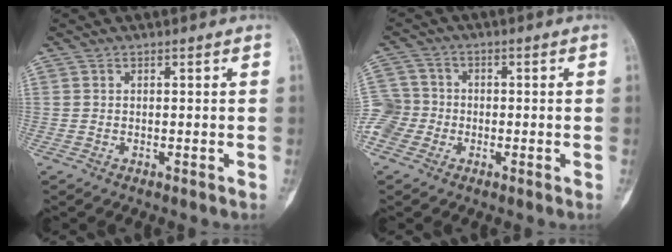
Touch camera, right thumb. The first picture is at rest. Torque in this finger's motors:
{"motor_torque": [-0.27, -0.51, 0.22, -0.18, 0.02]}